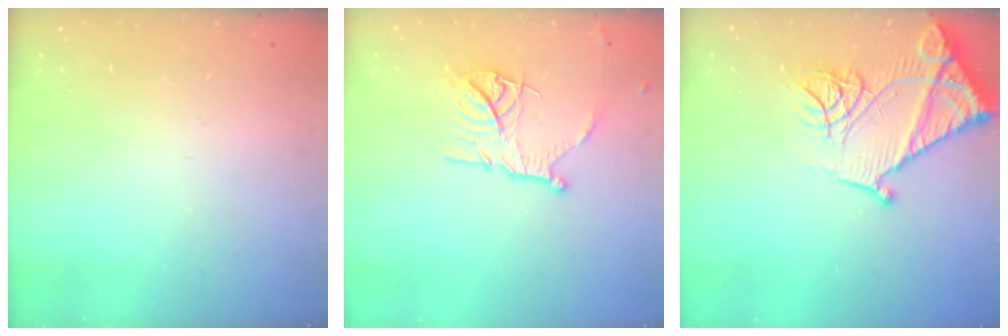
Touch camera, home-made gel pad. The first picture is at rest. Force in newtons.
{"total": 12.8, "press": 12.8, "slide": 1.1}
{"total": 19.3, "press": 19.2, "slide": 2.1}